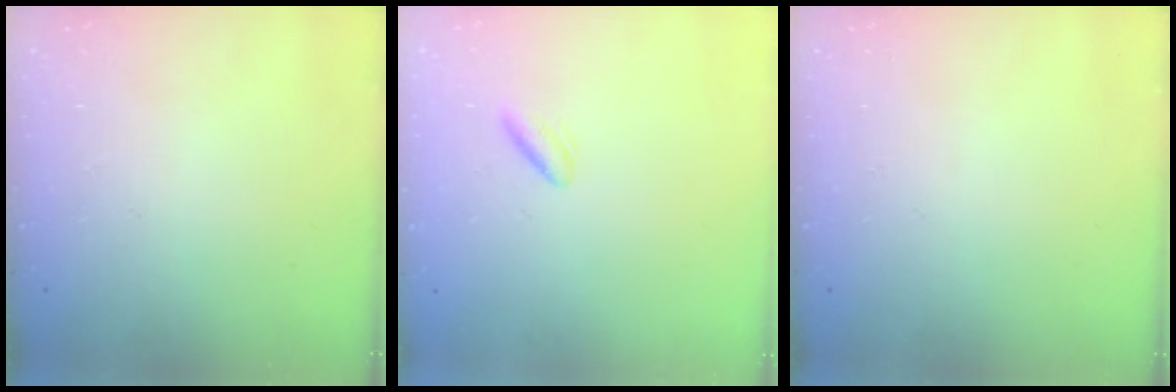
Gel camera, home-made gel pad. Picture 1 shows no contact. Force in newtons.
{"total": 2.9, "press": 2.6, "slide": 1.3}
{"total": 0.0}